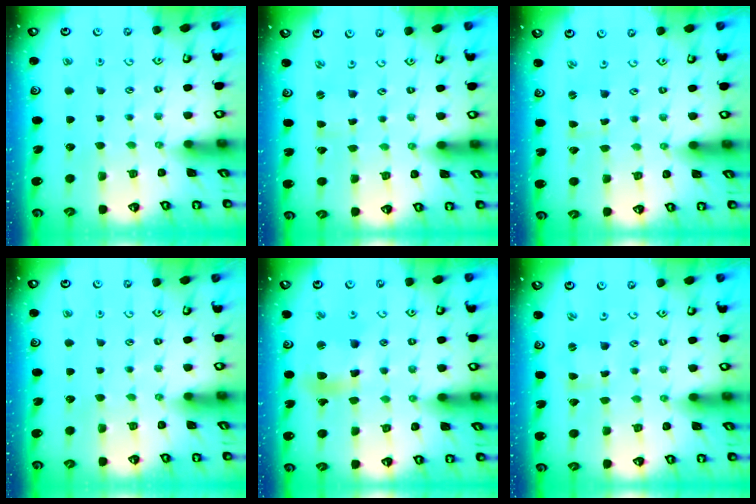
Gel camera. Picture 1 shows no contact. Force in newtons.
{"total": 1.8, "press": 1.7, "slide": 0.3}
{"total": 0.6, "press": 0.6, "slide": 0.1}
{"total": 0.0}
{"total": 11.0, "press": 10.8, "slide": 1.9}
{"total": 0.6, "press": 0.6, "slide": 0.2}